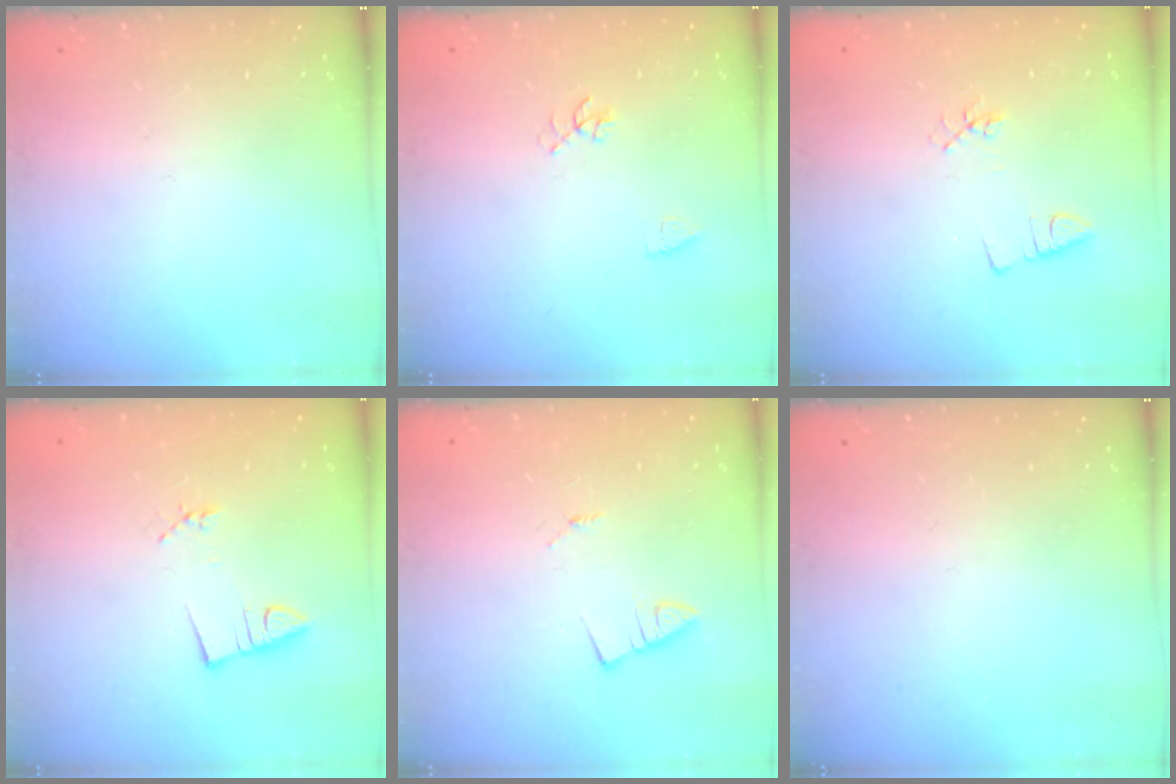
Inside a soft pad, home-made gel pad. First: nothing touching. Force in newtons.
{"total": 3.9, "press": 3.7, "slide": 1.2}
{"total": 3.0, "press": 2.7, "slide": 1.4}
{"total": 2.8, "press": 1.4, "slide": 2.4}
{"total": 1.0, "press": 1.0, "slide": 0.1}
{"total": 0.0}